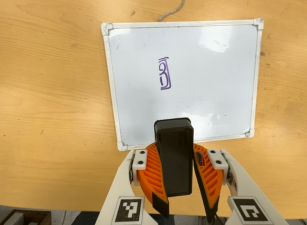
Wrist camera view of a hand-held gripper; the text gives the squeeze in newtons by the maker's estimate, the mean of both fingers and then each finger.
{"total": 11.6, "left": 11.0, "right": 12.2}